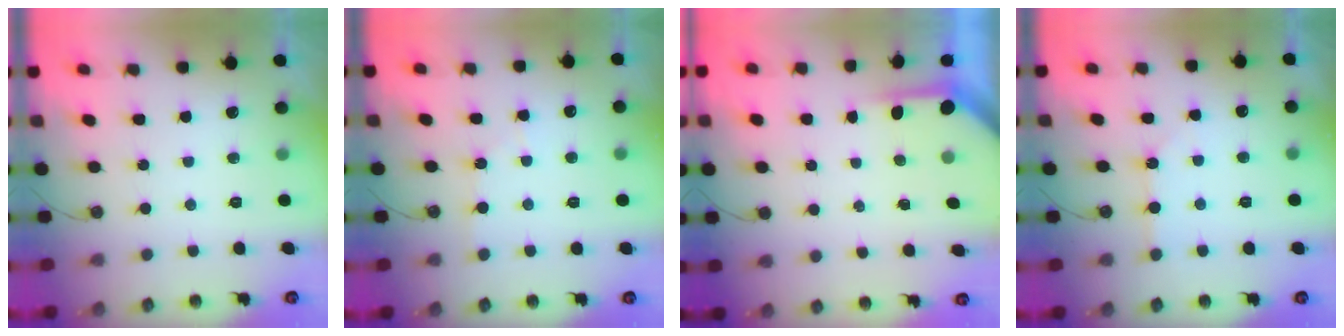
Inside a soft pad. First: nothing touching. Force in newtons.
{"total": 3.3, "press": 3.2, "slide": 0.5}
{"total": 3.6, "press": 3.6, "slide": 0.3}
{"total": 2.1, "press": 2.1, "slide": 0.3}